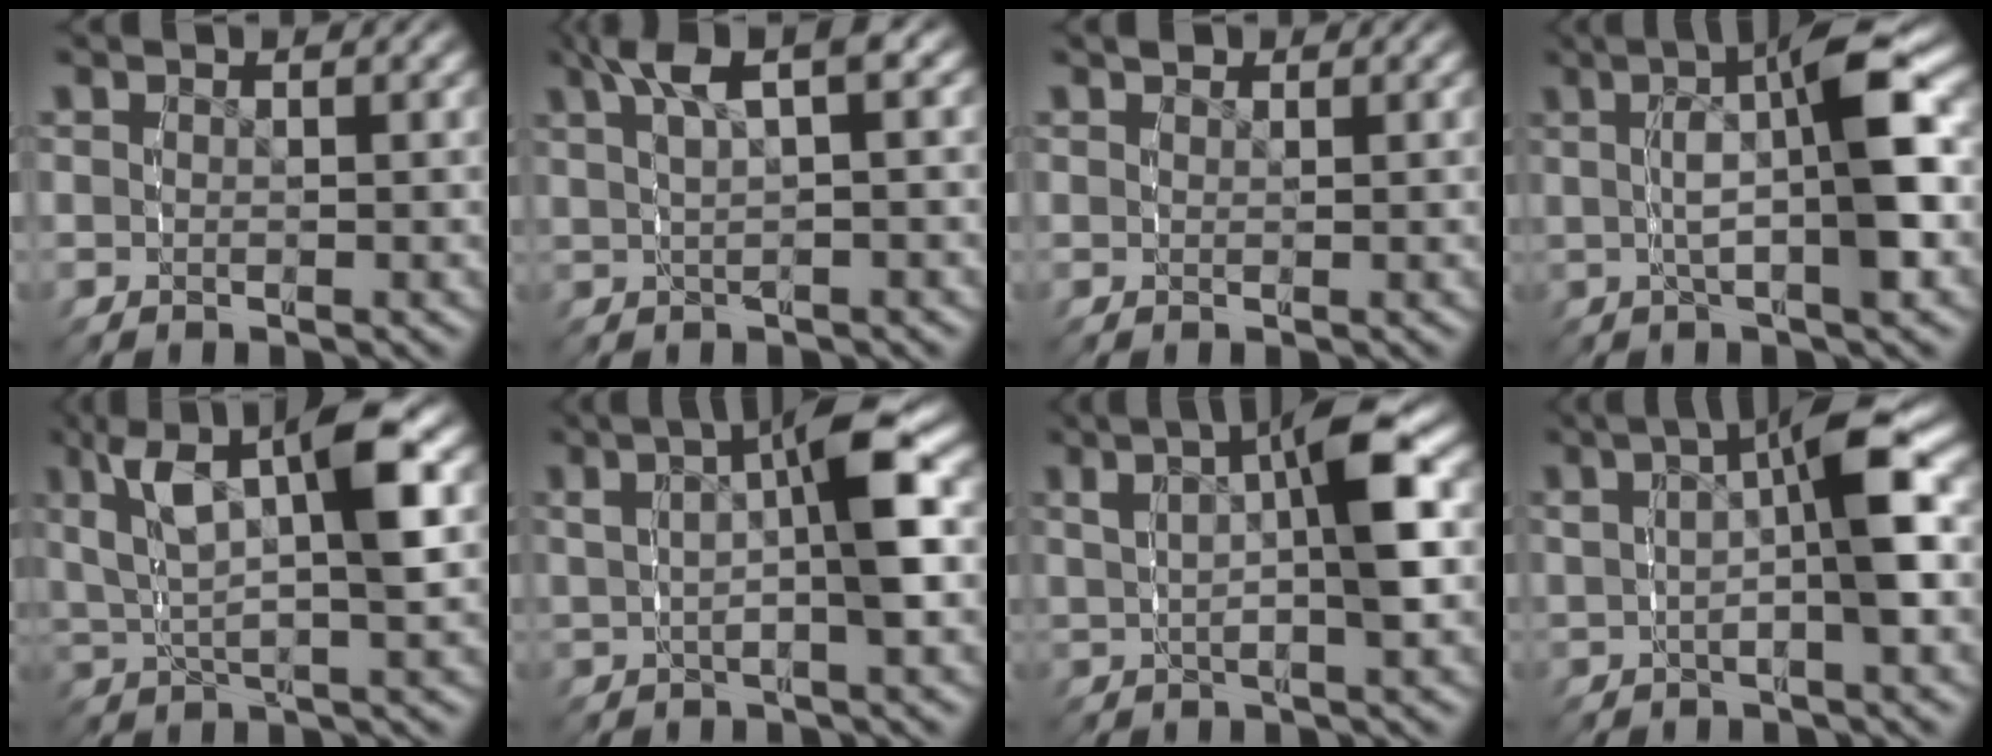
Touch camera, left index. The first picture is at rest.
{"total": 4.7, "force": [2.6, 0.8, 3.8], "torque": [-0.052, 0.023, 0.042]}
{"total": 0.7, "force": [0.6, 0.3, 0.0], "torque": [0.005, 0.000, 0.010]}
{"total": 7.4, "force": [1.1, 1.3, 7.2], "torque": [-0.110, 0.024, 0.013]}
{"total": 9.0, "force": [3.1, 3.4, 7.8], "torque": [-0.139, 0.015, 0.049]}
{"total": 7.0, "force": [2.2, 1.6, 6.4], "torque": [-0.088, 0.027, 0.030]}
{"total": 7.5, "force": [2.6, 2.2, 6.6], "torque": [-0.088, 0.031, 0.035]}
{"total": 6.5, "force": [1.6, 1.2, 6.1], "torque": [-0.089, 0.022, 0.023]}